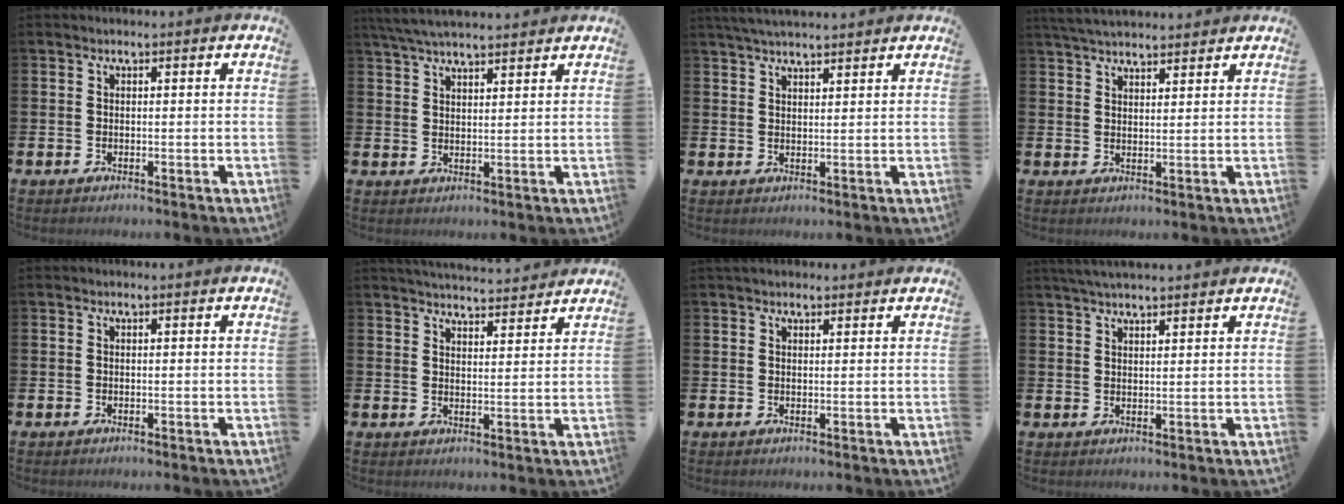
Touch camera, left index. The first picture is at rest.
{"total": 5.1, "force": [4.8, 0.7, 1.5], "torque": [-0.038, -0.014, 0.088]}
{"total": 3.7, "force": [3.5, 0.4, 1.0], "torque": [-0.023, -0.010, 0.065]}
{"total": 4.3, "force": [4.1, 0.7, 0.8], "torque": [-0.029, -0.011, 0.078]}
{"total": 0.0}
{"total": 4.5, "force": [4.5, 0.3, 0.1], "torque": [-0.009, -0.032, 0.079]}
{"total": 1.6, "force": [1.5, 0.5, 0.4], "torque": [0.002, 0.000, 0.025]}
{"total": 3.5, "force": [3.3, 0.4, 1.1], "torque": [-0.025, -0.007, 0.060]}